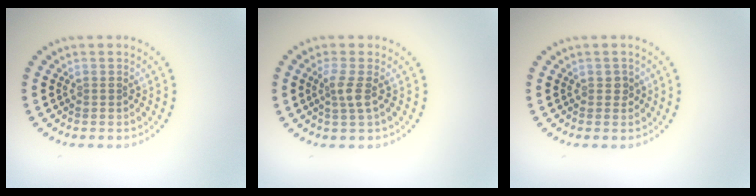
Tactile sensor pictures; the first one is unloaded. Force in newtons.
{"total": 1.8, "press": 1.3, "slide": 1.2}
{"total": 0.8, "press": 0.8, "slide": 0.2}